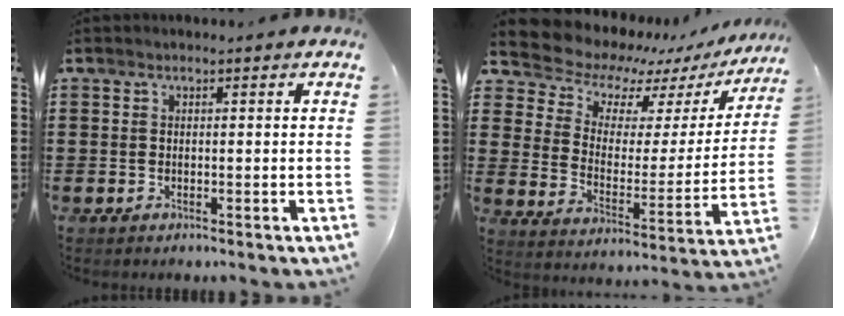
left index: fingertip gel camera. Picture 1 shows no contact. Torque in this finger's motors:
{"motor_torque": [2.14, 0.00, 1.05, 0.21]}